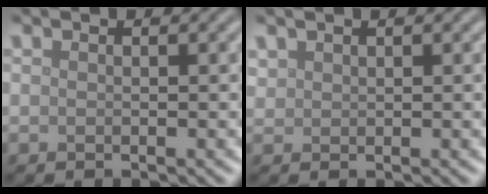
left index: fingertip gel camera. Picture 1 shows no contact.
{"total": 1.0, "force": [0.8, 0.6, 0.1], "torque": [-0.004, 0.002, 0.020]}